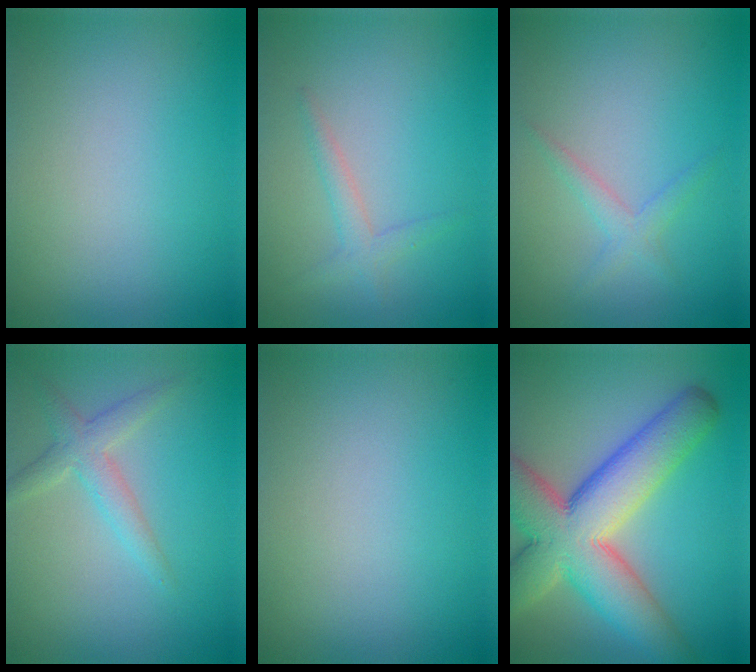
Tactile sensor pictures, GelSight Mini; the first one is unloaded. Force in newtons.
{"total": 1.6, "press": 1.6, "slide": 0.0}
{"total": 1.7, "press": 1.7, "slide": 0.1}
{"total": 2.5, "press": 2.5, "slide": 0.1}
{"total": 0.0}
{"total": 12.0, "press": 12.0, "slide": 0.4}